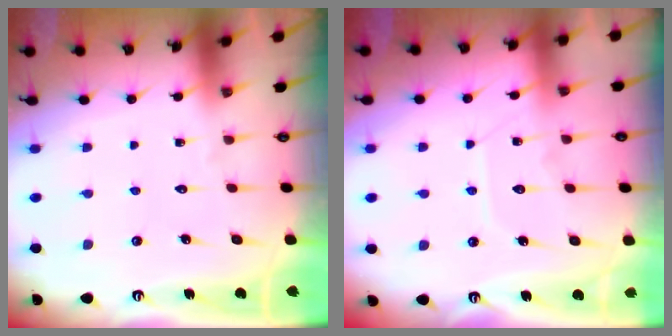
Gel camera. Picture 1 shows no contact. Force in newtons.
{"total": 9.1, "press": 9.1, "slide": 0.9}